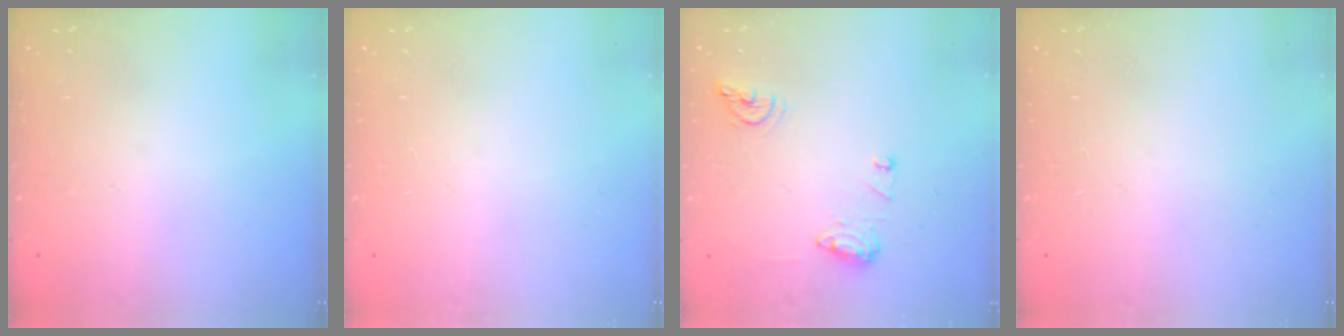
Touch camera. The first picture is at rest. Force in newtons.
{"total": 0.0}
{"total": 10.4, "press": 10.4, "slide": 1.0}
{"total": 0.0}